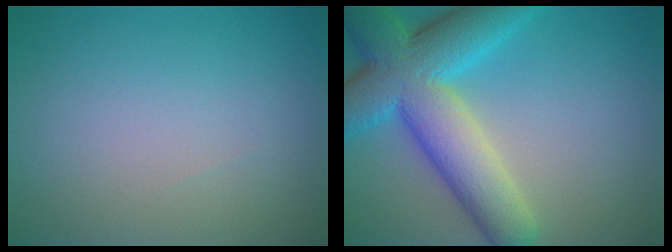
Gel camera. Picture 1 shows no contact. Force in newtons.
{"total": 11.0, "press": 11.0, "slide": 0.7}